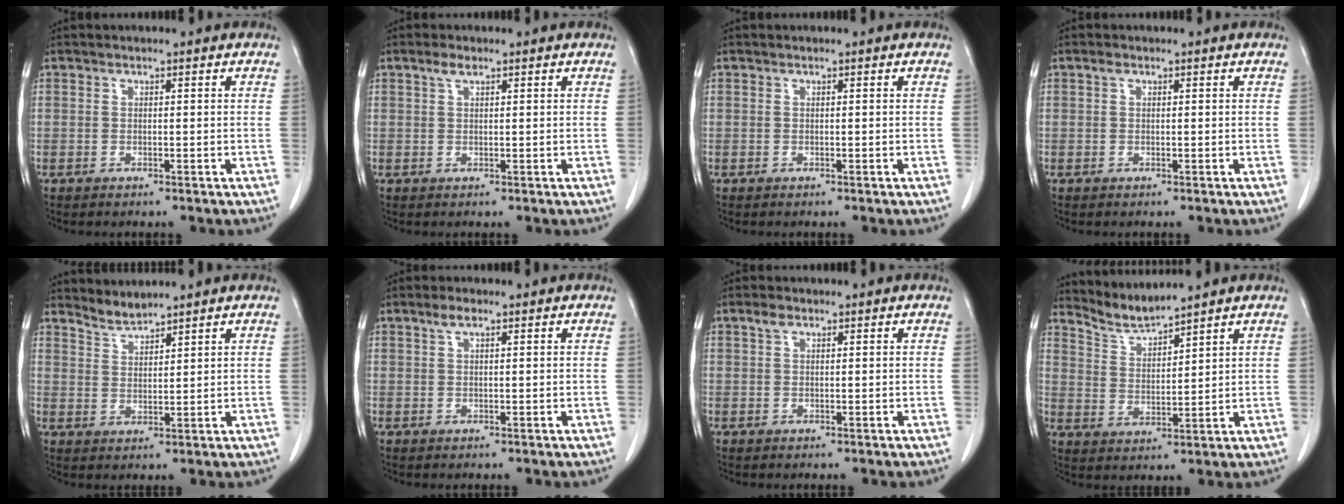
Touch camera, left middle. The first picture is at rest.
{"total": 1.5, "force": [1.0, 0.5, 1.0], "torque": [-0.024, 0.005, 0.019]}
{"total": 0.0}
{"total": 0.6, "force": [0.3, 0.4, 0.3], "torque": [-0.008, 0.006, 0.004]}
{"total": 2.8, "force": [2.8, -0.3, -0.1], "torque": [0.001, -0.002, 0.059]}
{"total": 1.6, "force": [0.9, 0.4, 1.2], "torque": [-0.029, 0.007, 0.018]}
{"total": 1.2, "force": [0.7, 0.7, 0.7], "torque": [-0.017, 0.008, 0.012]}
{"total": 4.8, "force": [4.7, -1.0, -0.2], "torque": [-0.006, -0.010, 0.101]}